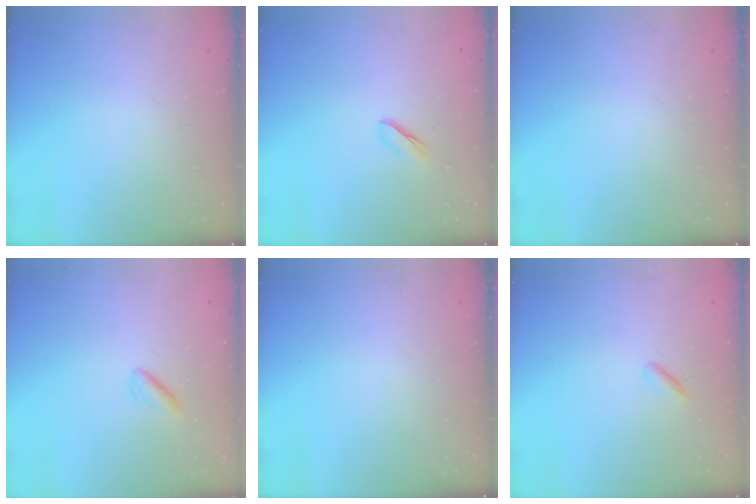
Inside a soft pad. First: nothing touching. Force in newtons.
{"total": 2.3, "press": 2.2, "slide": 0.8}
{"total": 0.0}
{"total": 1.7, "press": 1.3, "slide": 1.0}
{"total": 0.0}
{"total": 2.1, "press": 1.9, "slide": 0.8}